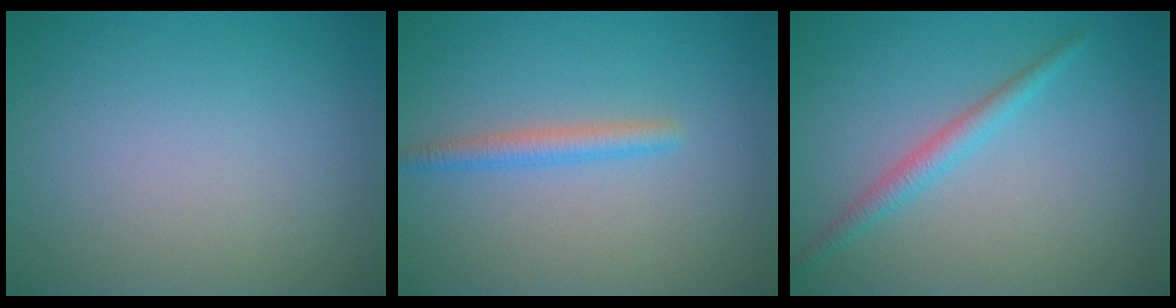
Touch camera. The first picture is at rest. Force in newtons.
{"total": 1.9, "press": 1.9, "slide": 0.0}
{"total": 2.0, "press": 2.0, "slide": 0.0}